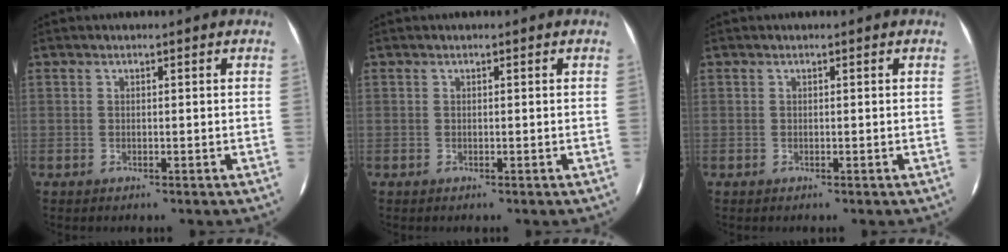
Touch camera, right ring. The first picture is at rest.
{"total": 0.0}
{"total": 0.0}